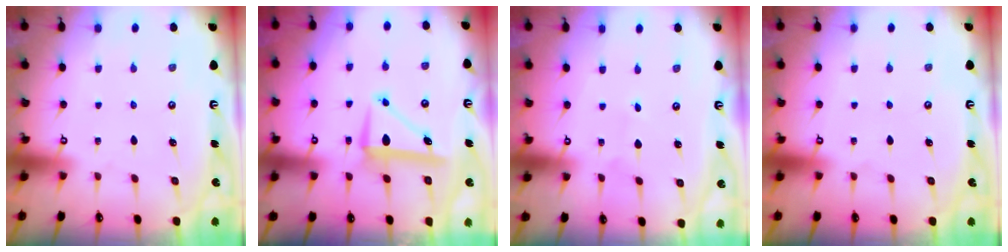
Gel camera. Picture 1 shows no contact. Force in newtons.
{"total": 6.9, "press": 6.7, "slide": 1.6}
{"total": 1.1, "press": 1.1, "slide": 0.1}
{"total": 0.0}